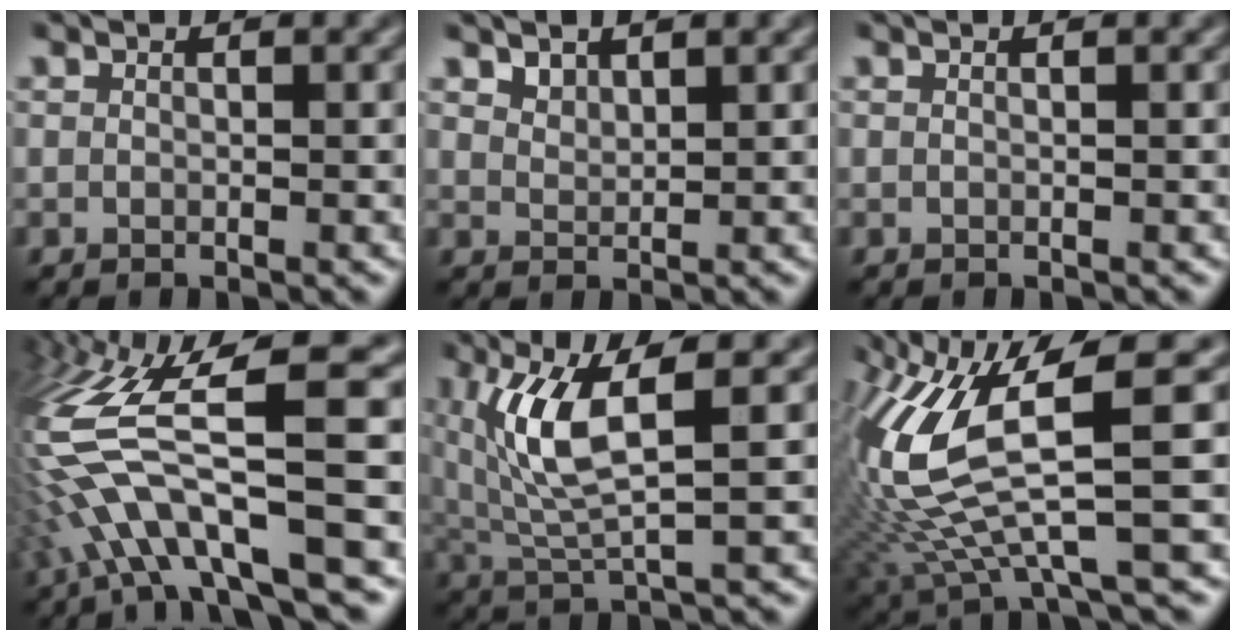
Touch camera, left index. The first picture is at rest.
{"total": 1.4, "force": [1.2, 0.5, 0.4], "torque": [-0.011, -0.001, 0.027]}
{"total": 0.6, "force": [0.2, 0.2, 0.6], "torque": [-0.006, 0.001, -0.004]}
{"total": 11.6, "force": [-2.2, 2.8, 11.1], "torque": [-0.223, 0.016, -0.030]}
{"total": 6.9, "force": [2.0, 2.0, 6.3], "torque": [-0.140, -0.006, 0.043]}
{"total": 11.4, "force": [1.3, 3.0, 10.9], "torque": [-0.241, -0.009, 0.033]}